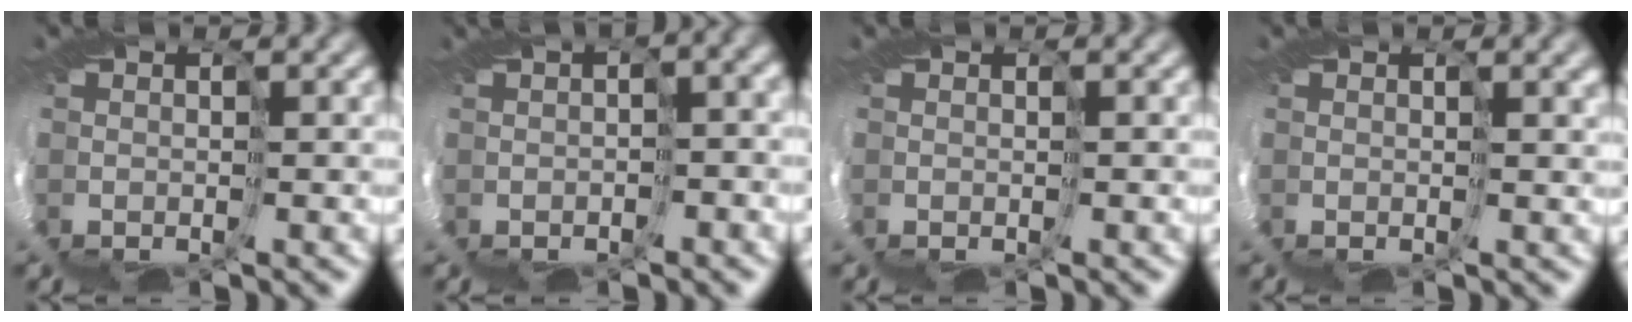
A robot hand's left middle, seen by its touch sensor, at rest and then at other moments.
{"total": 4.4, "force": [-1.2, 1.5, 3.9], "torque": [-0.053, 0.000, 0.007]}
{"total": 0.0}
{"total": 2.2, "force": [1.6, 0.2, 1.6], "torque": [-0.024, 0.004, 0.023]}